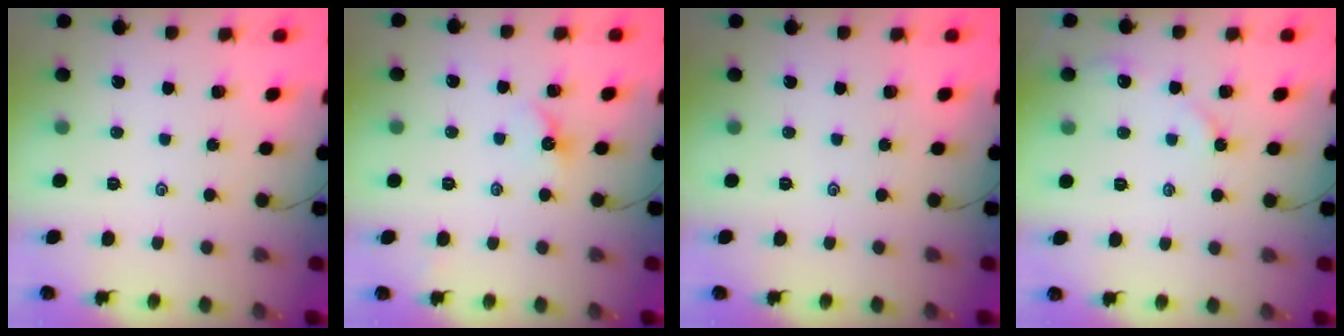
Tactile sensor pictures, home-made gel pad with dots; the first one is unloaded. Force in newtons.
{"total": 3.1, "press": 3.1, "slide": 0.4}
{"total": 0.0}
{"total": 6.1, "press": 6.1, "slide": 0.6}